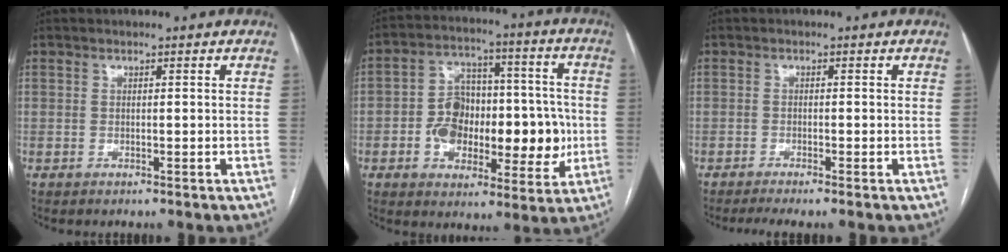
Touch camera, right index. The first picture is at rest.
{"total": 15.2, "force": [-2.3, 9.1, 12.0], "torque": [-0.184, 0.044, -0.024]}
{"total": 3.0, "force": [-2.2, -0.1, 2.1], "torque": [-0.036, -0.006, -0.041]}